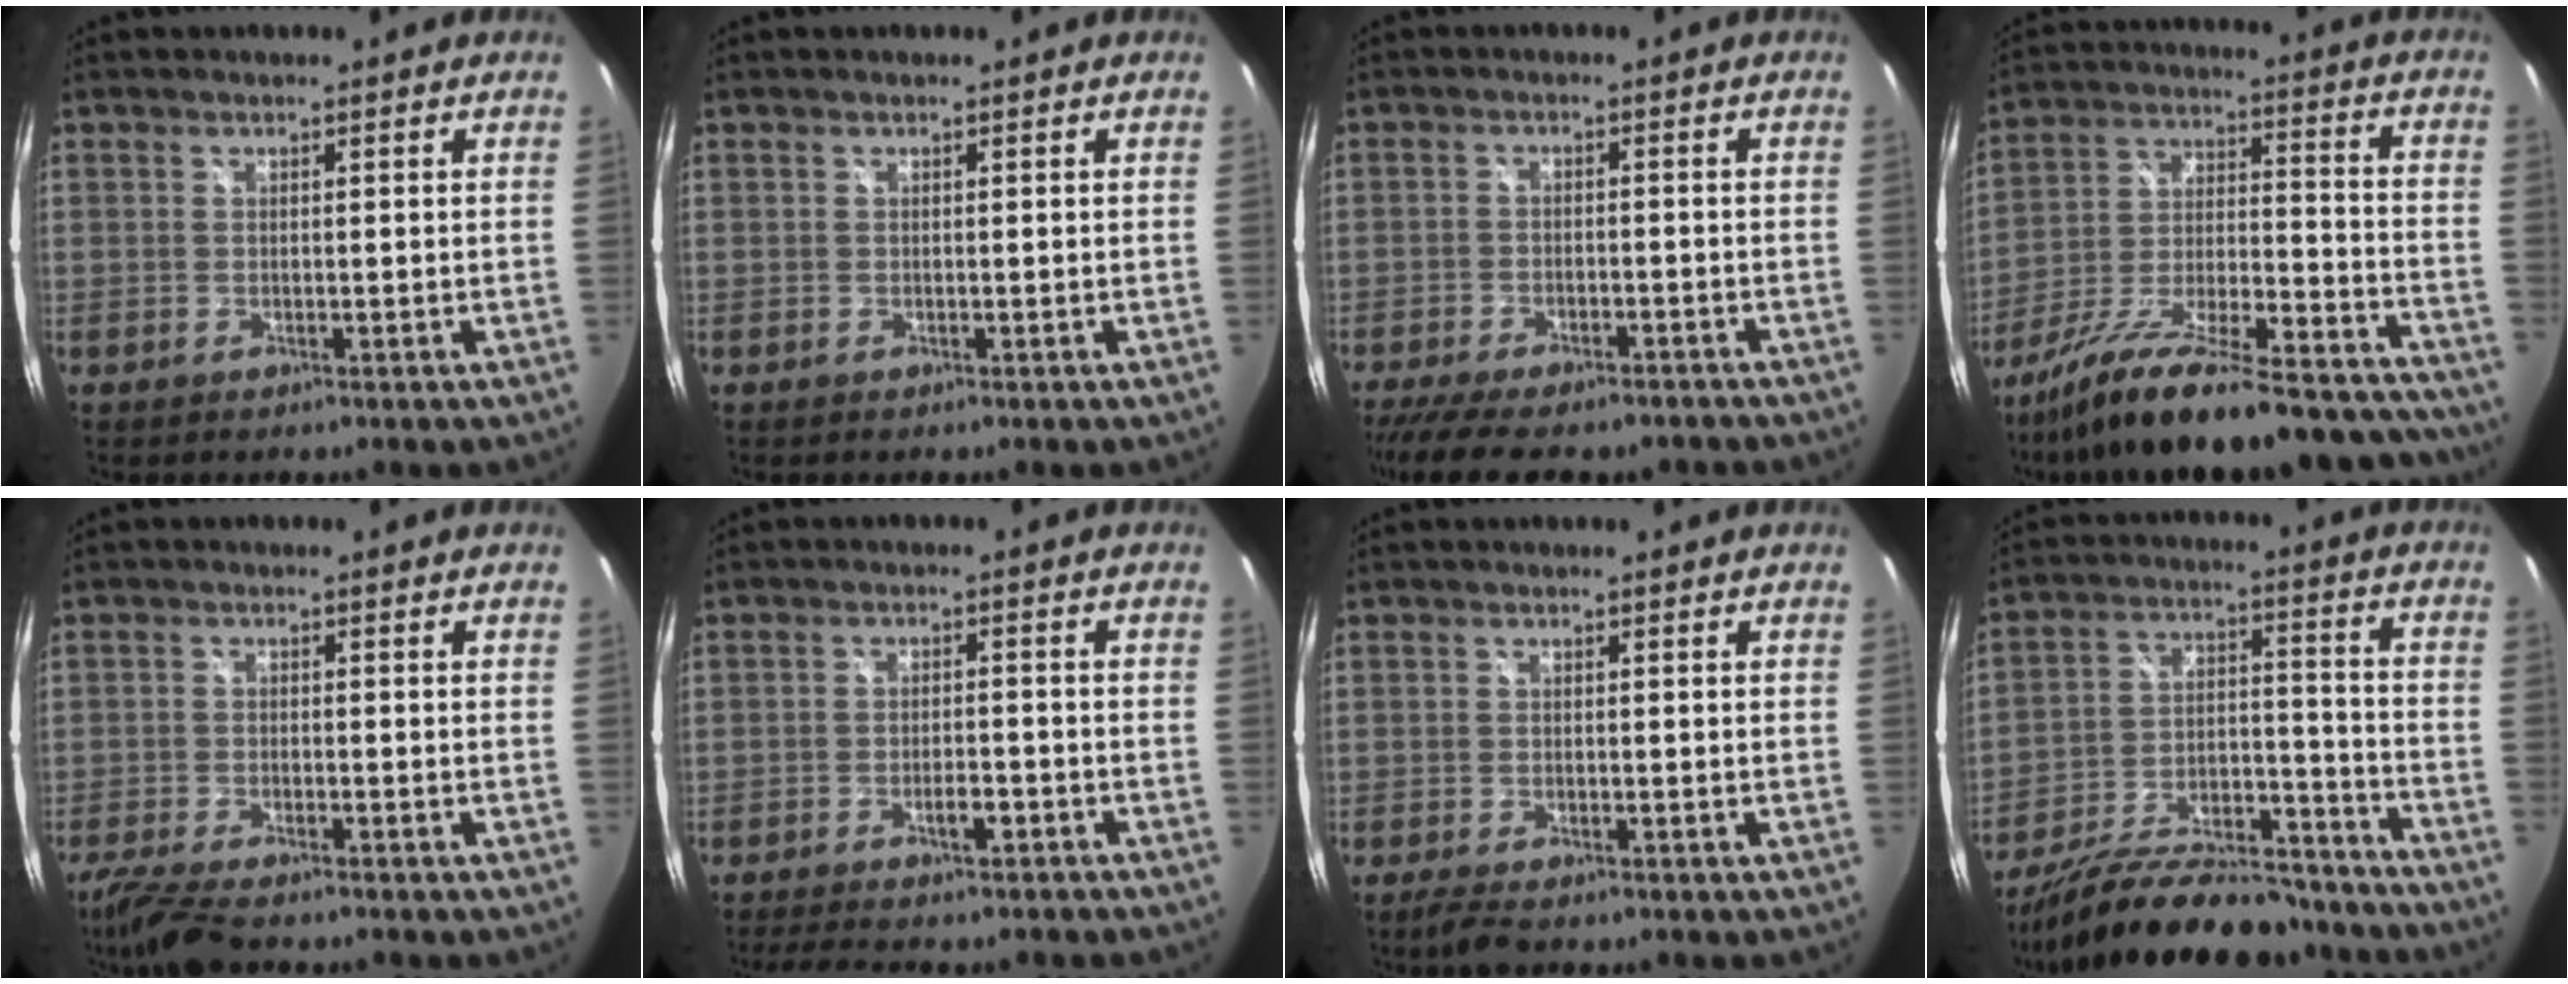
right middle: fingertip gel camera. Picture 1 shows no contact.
{"total": 0.0}
{"total": 14.2, "force": [-11.6, 4.2, 7.0], "torque": [-0.152, -0.038, -0.174]}
{"total": 29.7, "force": [-25.3, 6.4, 14.0], "torque": [-0.234, -0.023, -0.366]}
{"total": 8.0, "force": [-6.8, 1.3, 4.0], "torque": [-0.107, -0.030, -0.123]}
{"total": 8.5, "force": [-7.0, 2.4, 4.1], "torque": [-0.090, -0.003, -0.100]}
{"total": 3.5, "force": [-2.7, 0.7, 2.1], "torque": [-0.050, -0.013, -0.049]}
{"total": 23.6, "force": [-19.5, 7.1, 11.3], "torque": [-0.203, -0.001, -0.287]}